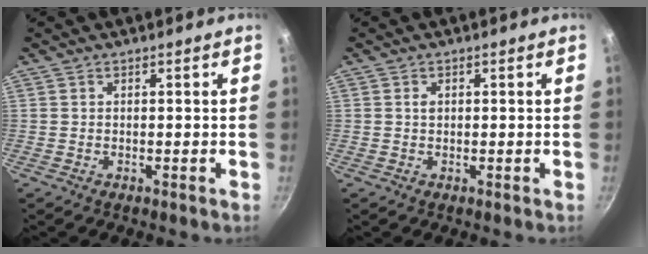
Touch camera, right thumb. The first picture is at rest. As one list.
[{"total": 1.0, "force": [0.2, 0.7, 0.6], "torque": [-0.008, 0.002, 0.002]}]